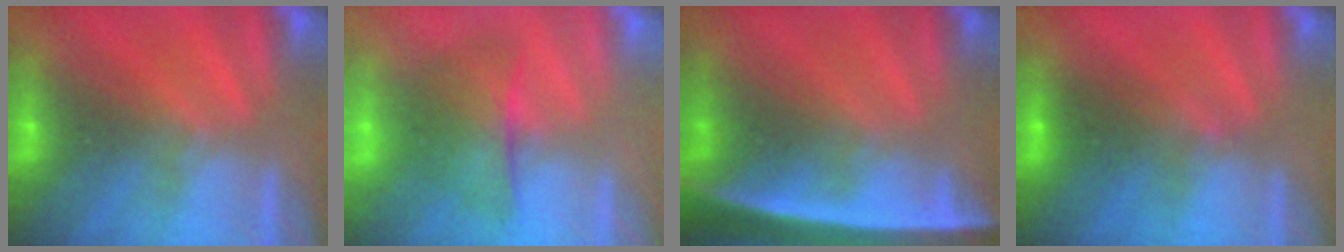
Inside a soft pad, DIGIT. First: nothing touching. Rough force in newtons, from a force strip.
{"total": 2.1}
{"total": 7.6}
{"total": 2.7}